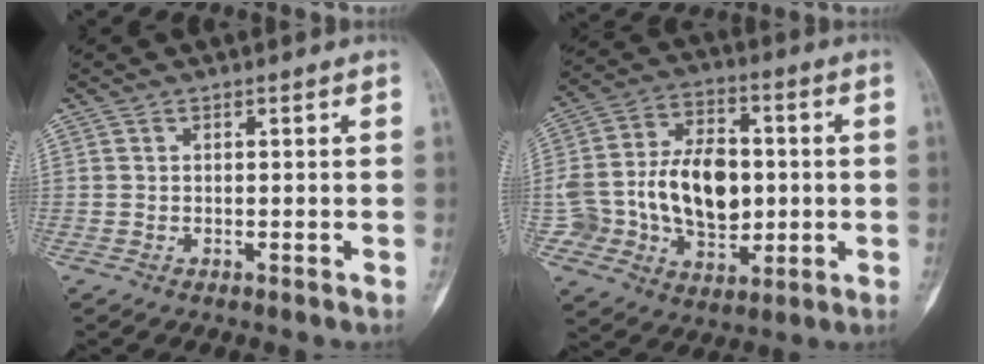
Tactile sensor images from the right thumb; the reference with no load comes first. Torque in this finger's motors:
{"motor_torque": [0.90, 1.73, 1.28, -0.14, 0.15]}